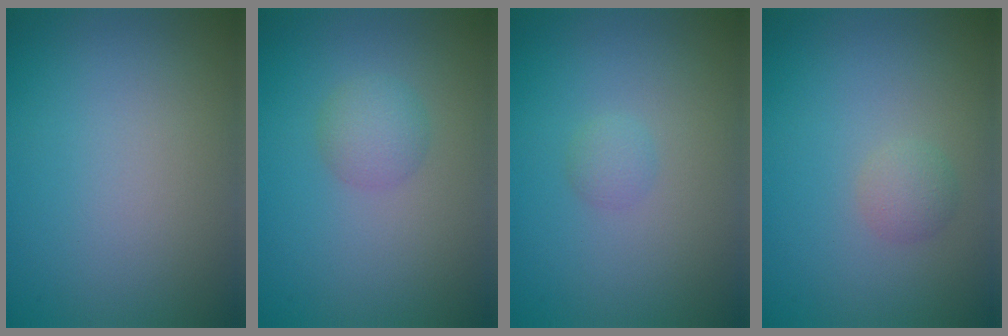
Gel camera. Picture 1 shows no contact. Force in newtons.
{"total": 2.0, "press": 2.0, "slide": 0.2}
{"total": 1.0, "press": 1.0, "slide": 0.0}
{"total": 1.3, "press": 1.3, "slide": 0.0}